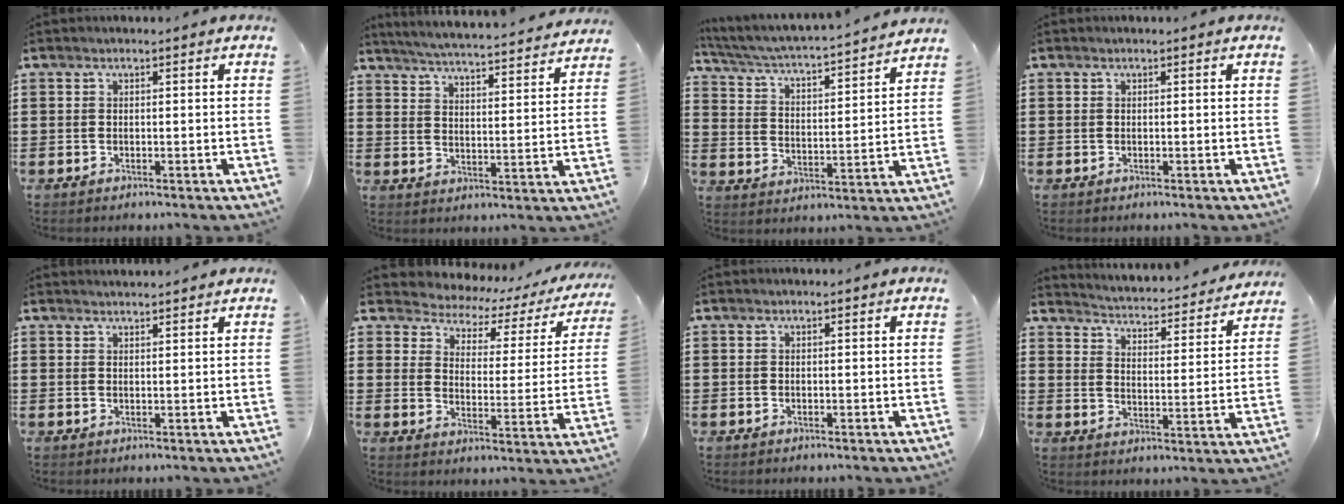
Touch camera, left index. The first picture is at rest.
{"total": 4.8, "force": [4.6, -0.7, 1.0], "torque": [-0.042, -0.040, 0.074]}
{"total": 3.3, "force": [3.1, -0.3, 1.1], "torque": [-0.042, -0.034, 0.042]}
{"total": 0.0}
{"total": 1.3, "force": [1.3, 0.0, 0.1], "torque": [-0.004, 0.001, 0.026]}
{"total": 2.9, "force": [2.6, 1.3, 0.4], "torque": [-0.031, -0.022, 0.034]}
{"total": 0.0}
{"total": 3.2, "force": [3.1, -0.3, 0.0], "torque": [-0.022, -0.034, 0.045]}